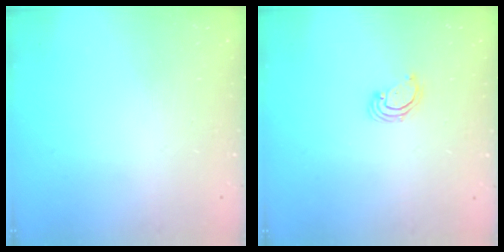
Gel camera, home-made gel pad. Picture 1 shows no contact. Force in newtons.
{"total": 2.4, "press": 2.4, "slide": 0.2}